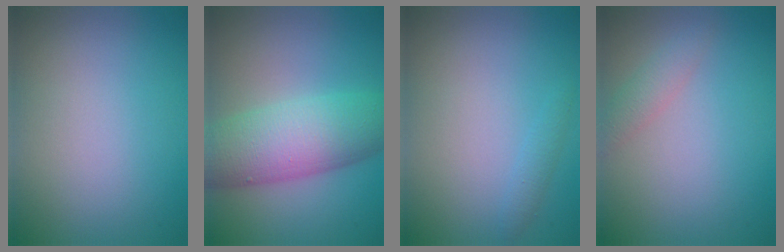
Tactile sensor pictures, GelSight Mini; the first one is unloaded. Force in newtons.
{"total": 7.9, "press": 7.9, "slide": 0.2}
{"total": 0.9, "press": 0.9, "slide": 0.1}
{"total": 1.5, "press": 1.5, "slide": 0.0}